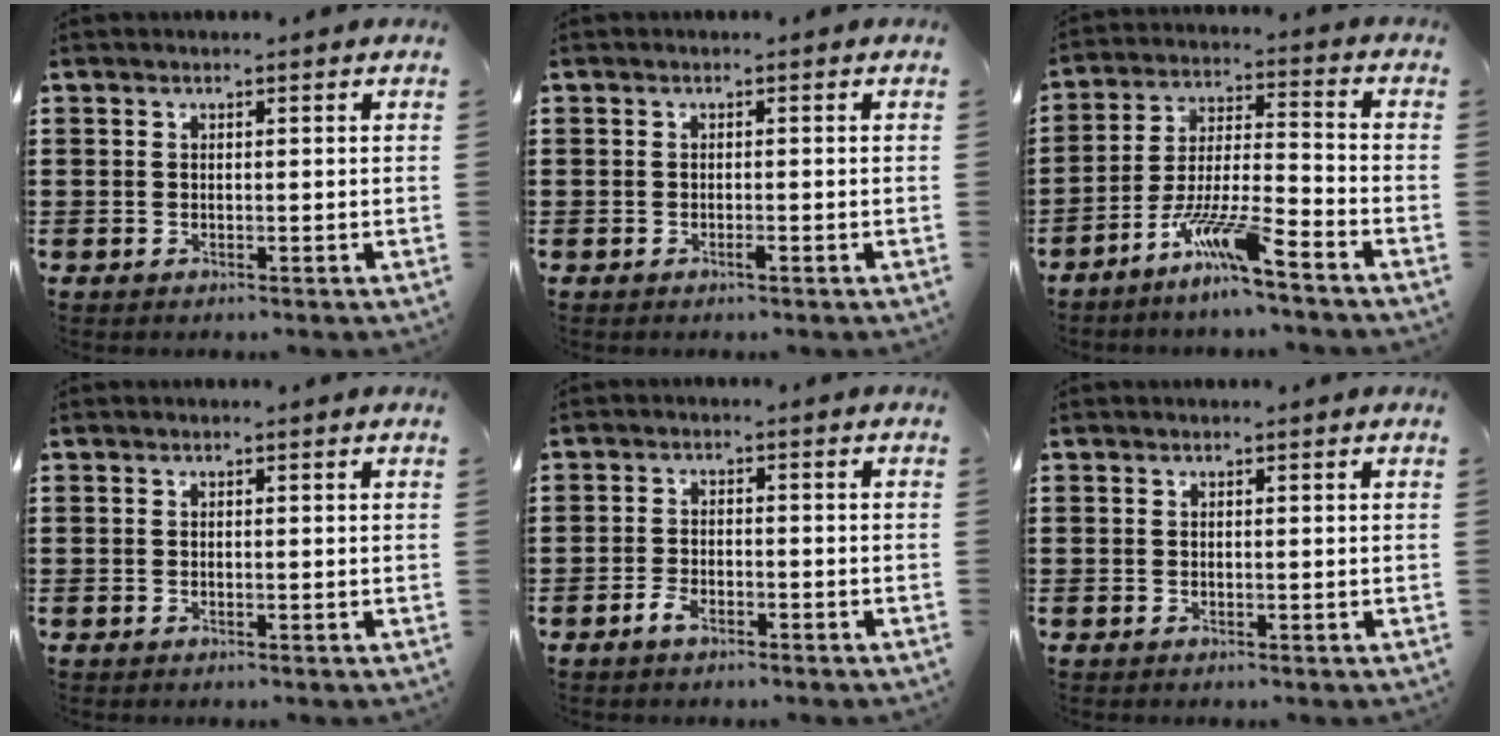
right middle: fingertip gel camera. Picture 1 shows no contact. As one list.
[{"total": 0.8, "force": [-0.5, 0.1, 0.6], "torque": [-0.012, -0.003, -0.008]}, {"total": 9.1, "force": [-7.1, 0.2, 5.7], "torque": [-0.122, -0.007, -0.142]}, {"total": 0.0}, {"total": 2.6, "force": [-1.9, 1.0, 1.5], "torque": [-0.034, 0.000, -0.039]}, {"total": 0.0}]